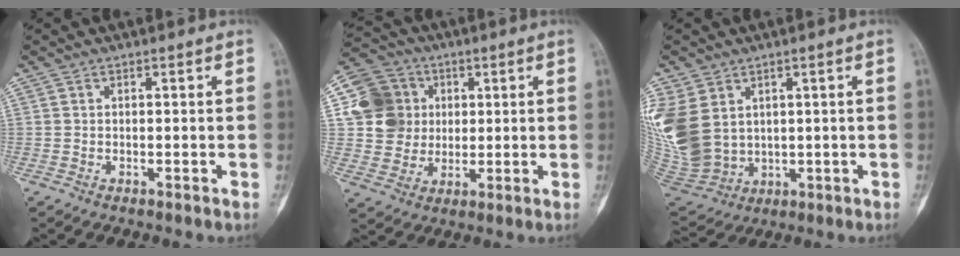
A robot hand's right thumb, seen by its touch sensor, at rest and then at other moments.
{"total": 14.3, "force": [3.1, 13.1, 4.9], "torque": [-0.065, 0.011, 0.056]}
{"total": 15.0, "force": [3.7, 11.7, 8.6], "torque": [-0.198, -0.010, 0.105]}